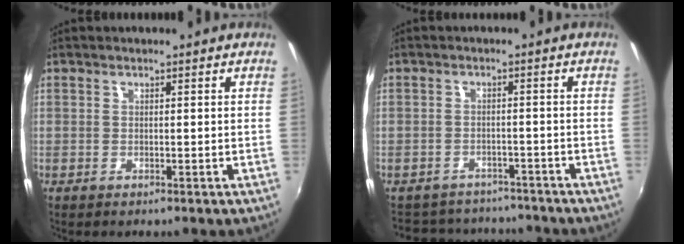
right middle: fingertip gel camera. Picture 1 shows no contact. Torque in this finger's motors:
{"motor_torque": [0.09, -0.78, -0.31, -0.15]}